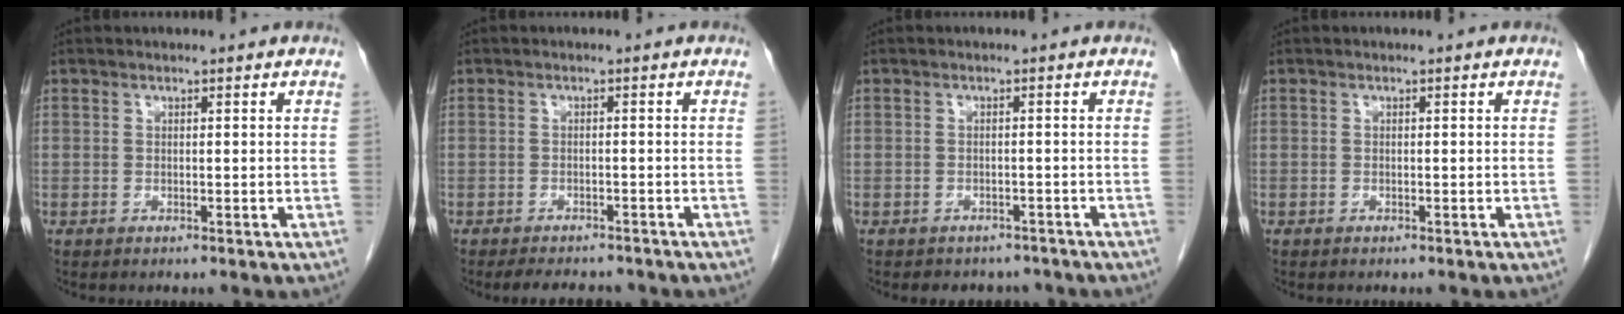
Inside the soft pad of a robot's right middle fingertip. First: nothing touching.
{"total": 6.0, "force": [-5.3, 1.9, 2.1], "torque": [-0.030, -0.005, -0.070]}
{"total": 4.8, "force": [-4.2, 2.3, 0.5], "torque": [-0.007, 0.006, -0.046]}
{"total": 0.0}